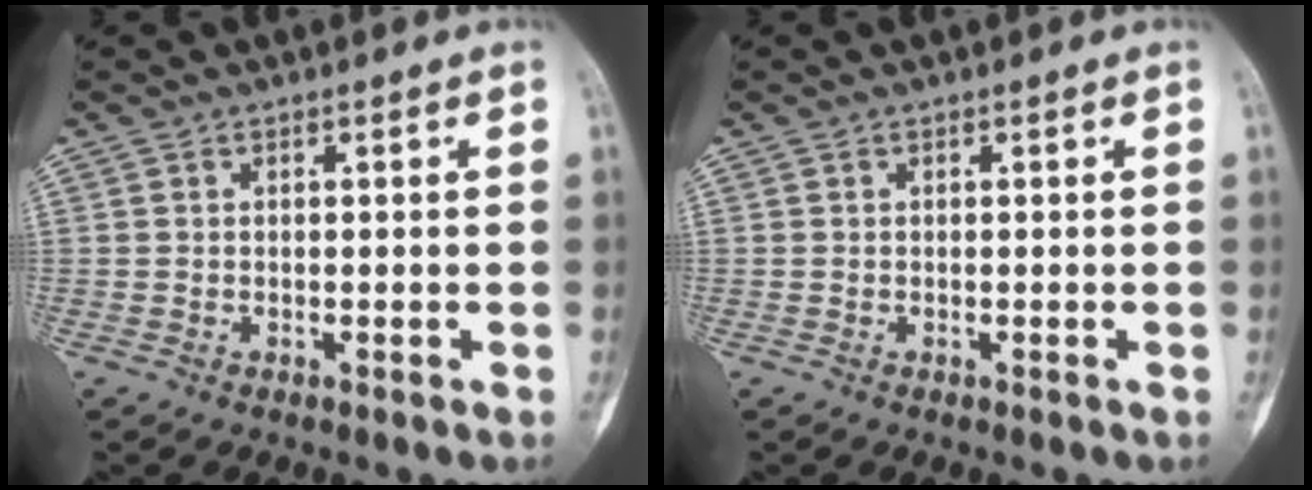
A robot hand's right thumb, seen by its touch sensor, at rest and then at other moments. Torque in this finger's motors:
{"motor_torque": [0.00, 0.01, 0.02, 0.02, 0.00]}